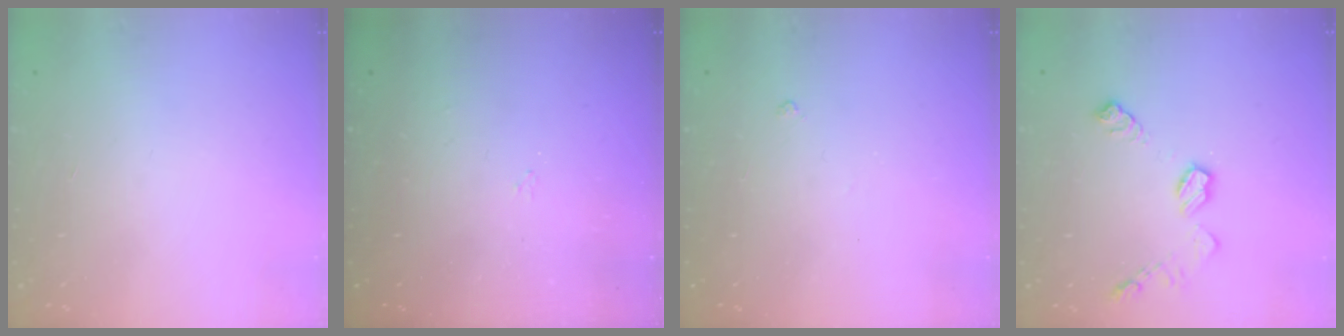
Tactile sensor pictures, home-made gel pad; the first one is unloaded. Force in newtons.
{"total": 2.9, "press": 2.8, "slide": 0.4}
{"total": 2.9, "press": 2.8, "slide": 0.6}
{"total": 9.3, "press": 9.3, "slide": 0.4}